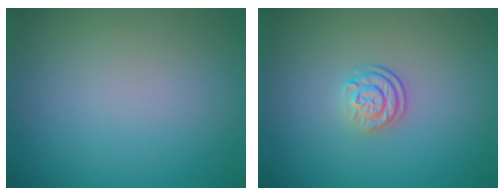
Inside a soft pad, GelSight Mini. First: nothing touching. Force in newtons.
{"total": 2.3, "press": 1.7, "slide": 1.7}